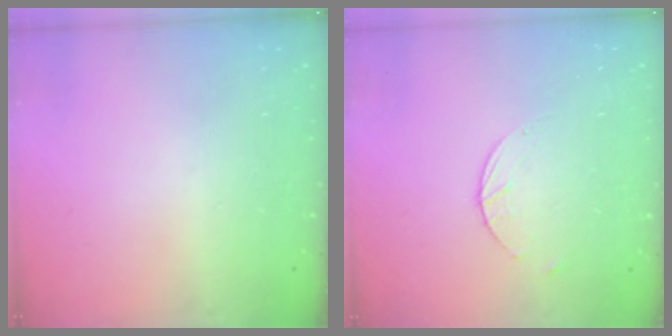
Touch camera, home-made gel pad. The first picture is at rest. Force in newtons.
{"total": 2.6, "press": 2.6, "slide": 0.4}